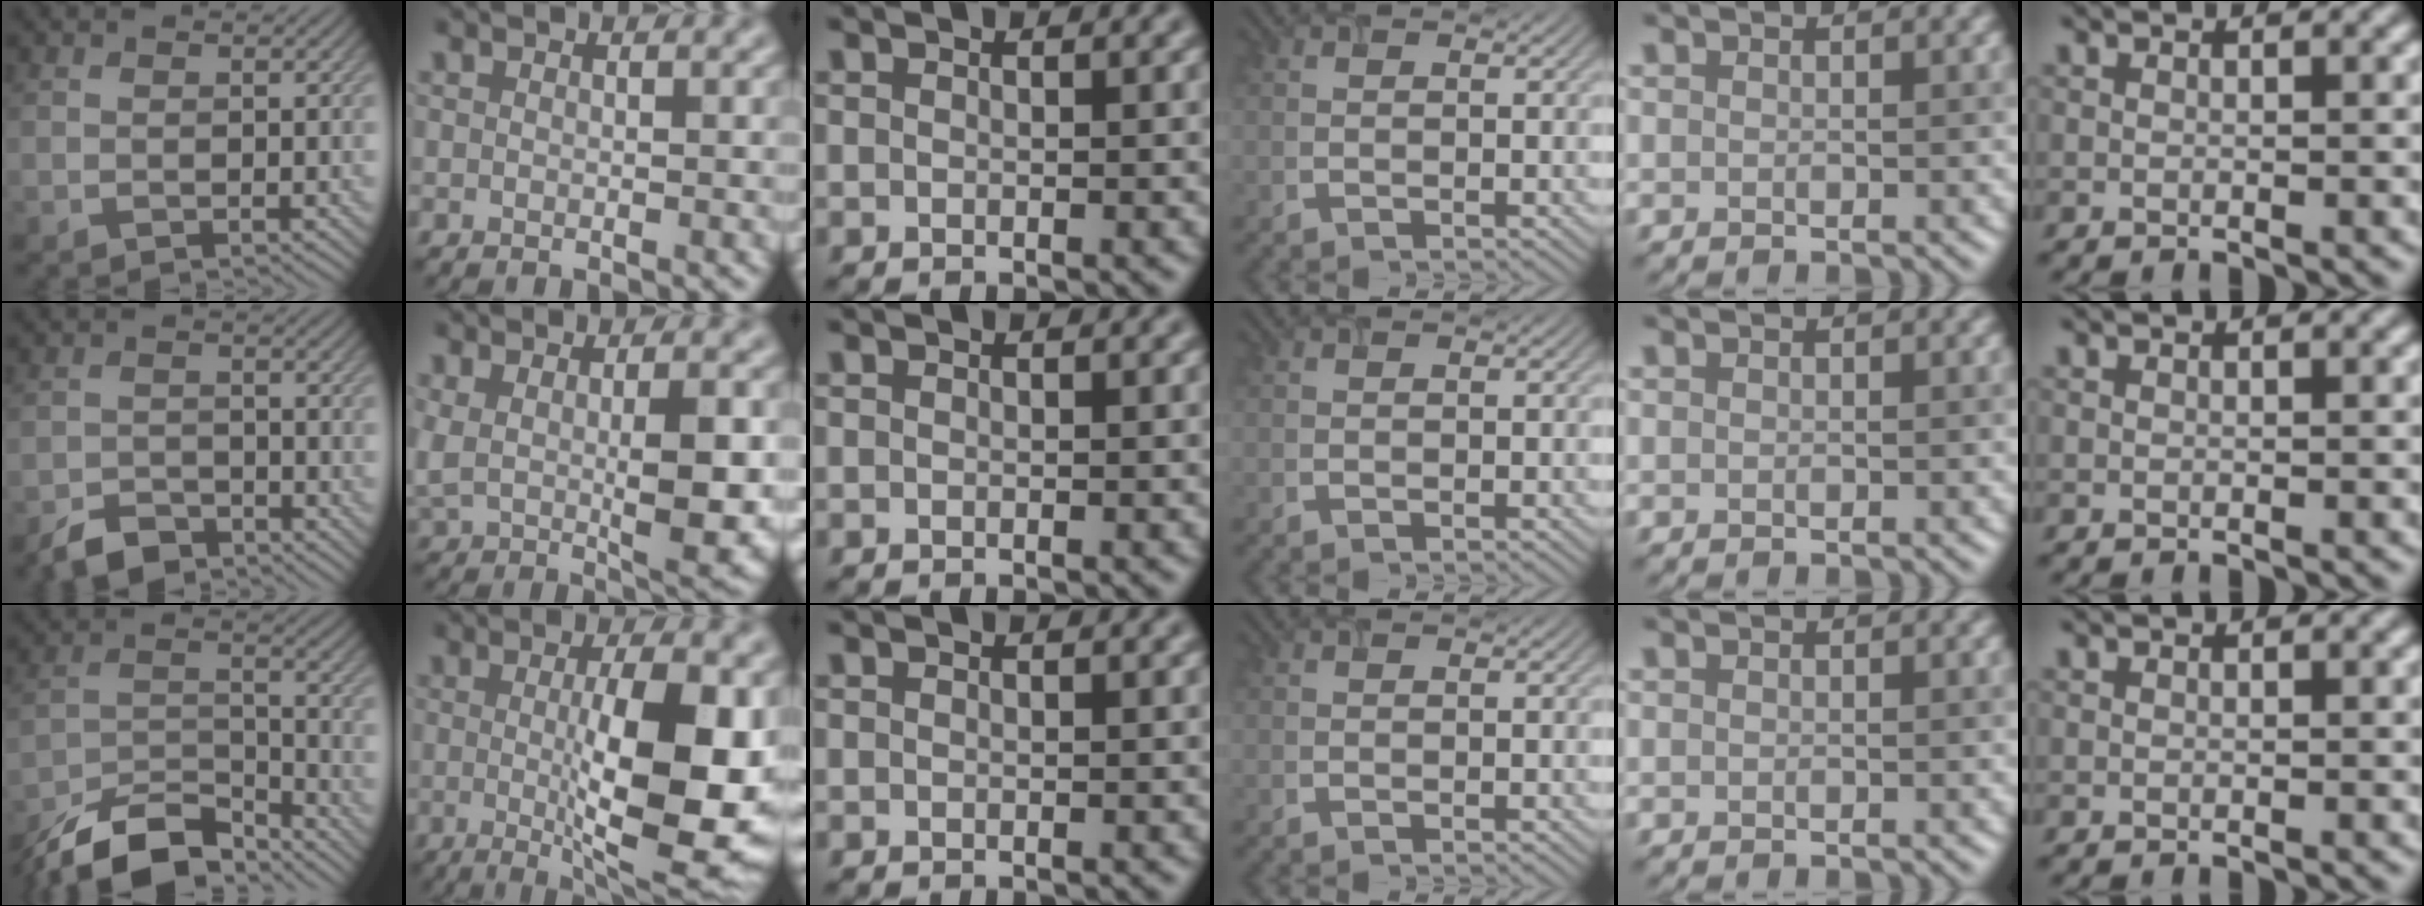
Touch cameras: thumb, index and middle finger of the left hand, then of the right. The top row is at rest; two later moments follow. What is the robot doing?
{"motion": "open", "object": "airpods case & airpods"}